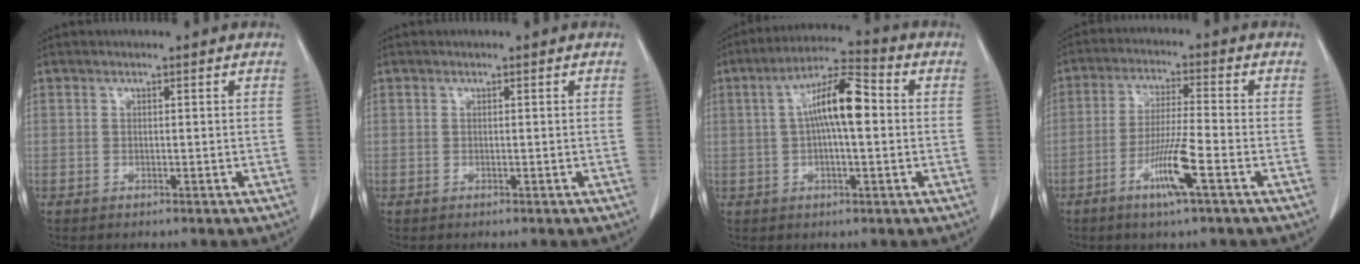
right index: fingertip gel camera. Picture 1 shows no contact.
{"total": 0.0}
{"total": 9.9, "force": [1.0, 1.4, 9.7], "torque": [-0.181, 0.022, 0.012]}
{"total": 8.1, "force": [-3.7, -0.3, 7.2], "torque": [-0.140, -0.011, -0.072]}